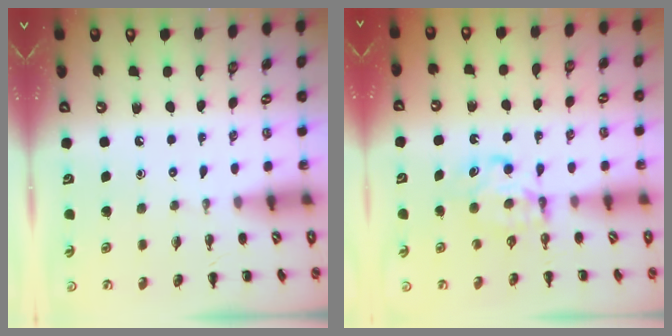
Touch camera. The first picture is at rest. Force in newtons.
{"total": 6.4, "press": 6.4, "slide": 0.5}